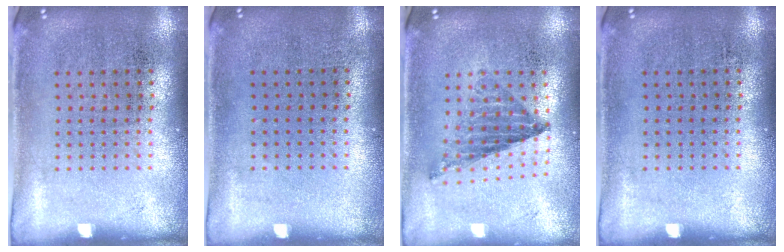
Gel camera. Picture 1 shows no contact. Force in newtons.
{"total": 0.0}
{"total": 0.9, "press": 0.9, "slide": 0.0}
{"total": 0.0}